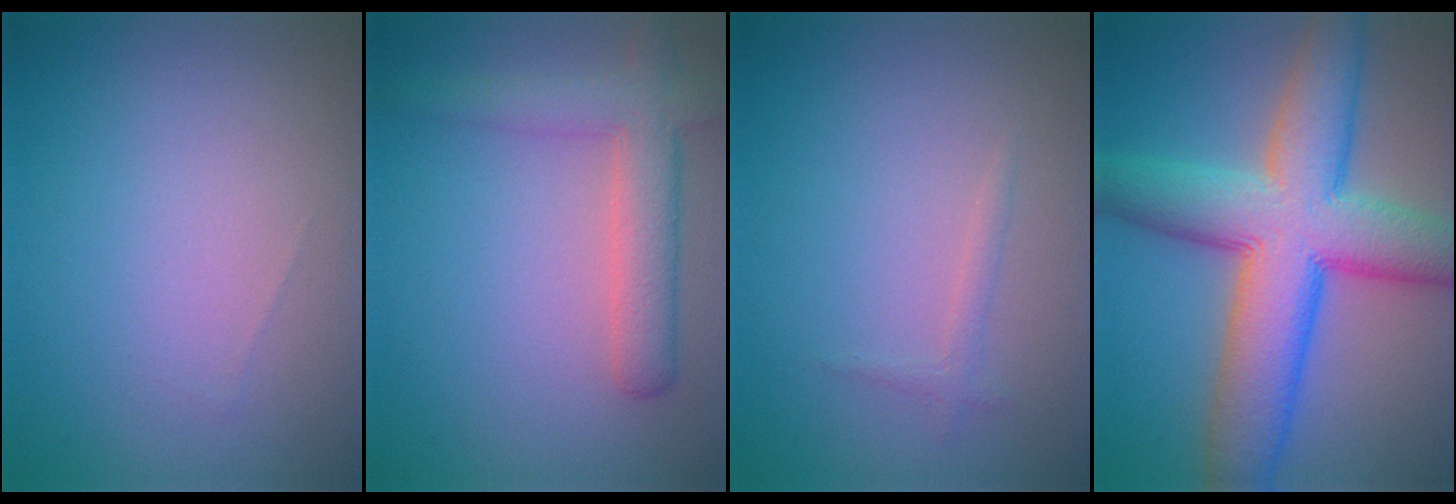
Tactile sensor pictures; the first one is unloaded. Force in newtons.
{"total": 4.4, "press": 4.4, "slide": 0.3}
{"total": 0.8, "press": 0.8, "slide": 0.1}
{"total": 11.2, "press": 11.2, "slide": 0.5}